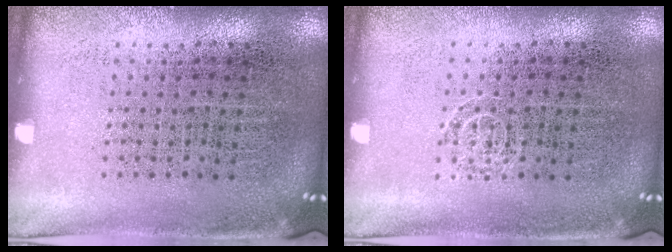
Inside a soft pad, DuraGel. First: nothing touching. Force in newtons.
{"total": 0.7, "press": 0.7, "slide": 0.2}